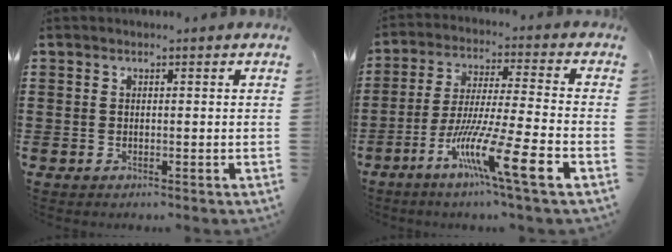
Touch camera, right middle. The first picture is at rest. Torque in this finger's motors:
{"motor_torque": [2.14, 0.00, 0.74, 0.21]}